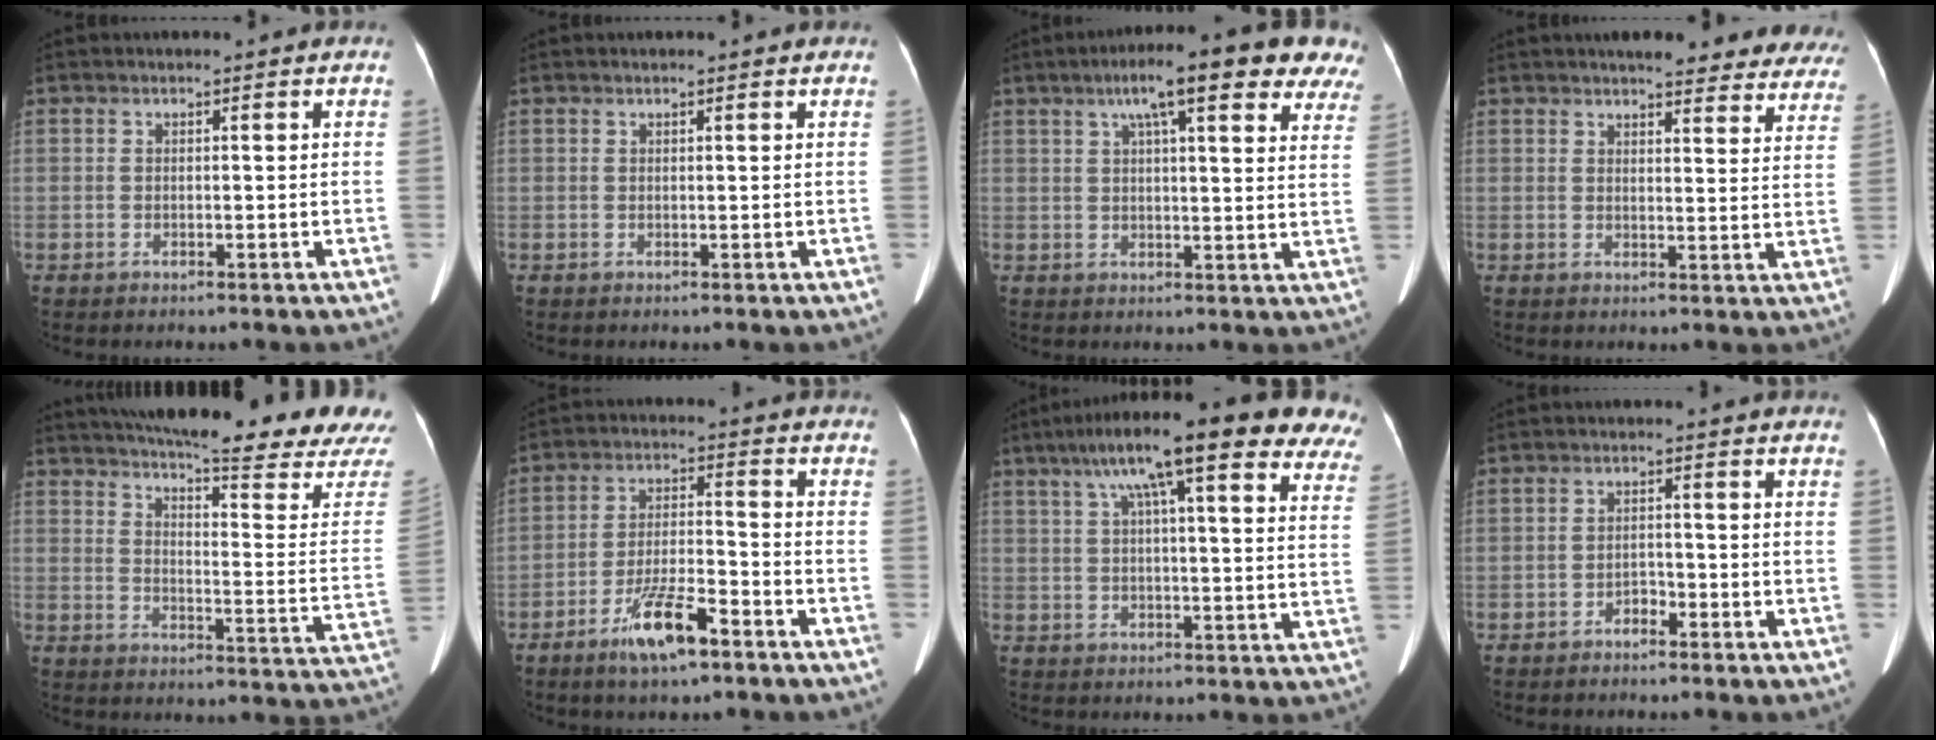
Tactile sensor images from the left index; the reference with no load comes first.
{"total": 1.1, "force": [0.9, 0.1, 0.6], "torque": [-0.010, 0.012, 0.013]}
{"total": 17.2, "force": [11.5, 3.1, 12.3], "torque": [-0.175, 0.035, 0.139]}
{"total": 18.8, "force": [16.8, 4.3, 7.1], "torque": [-0.064, -0.023, 0.177]}
{"total": 26.8, "force": [23.7, 0.7, 12.4], "torque": [-0.191, -0.086, 0.295]}
{"total": 8.6, "force": [-5.4, 1.7, 6.4], "torque": [-0.126, -0.005, -0.096]}
{"total": 23.7, "force": [16.2, 4.1, 16.9], "torque": [-0.251, 0.054, 0.201]}
{"total": 1.8, "force": [-1.4, 0.7, 0.8], "torque": [-0.010, 0.004, -0.023]}